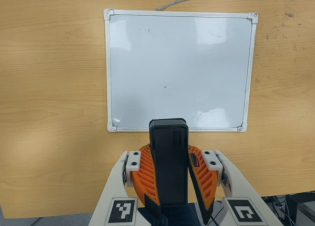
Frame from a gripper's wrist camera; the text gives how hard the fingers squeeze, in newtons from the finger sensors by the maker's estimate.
{"total": 11.1, "left": 10.7, "right": 11.6}